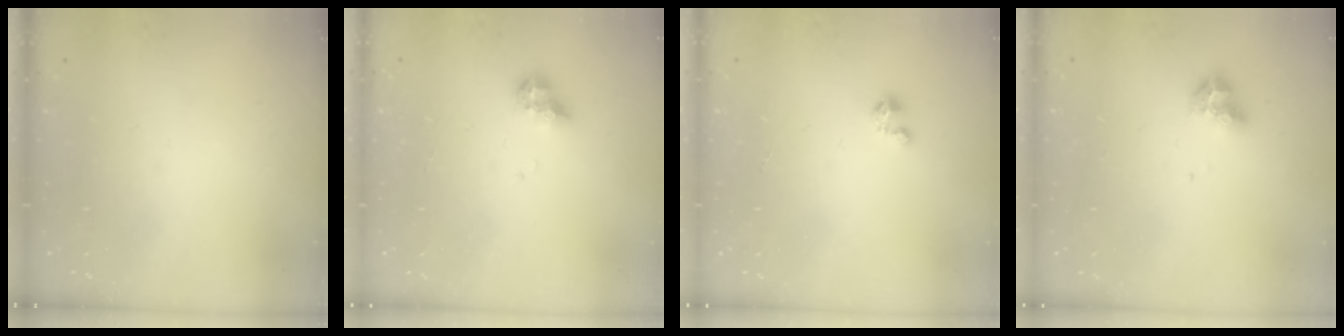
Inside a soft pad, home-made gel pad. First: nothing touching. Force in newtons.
{"total": 6.4, "press": 6.4, "slide": 0.7}
{"total": 2.1, "press": 2.1, "slide": 0.2}
{"total": 9.0, "press": 9.0, "slide": 0.9}